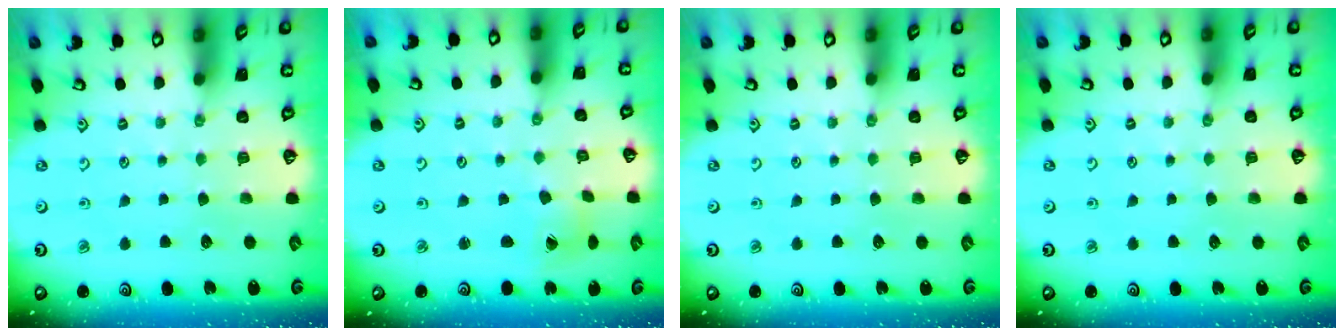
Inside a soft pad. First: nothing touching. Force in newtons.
{"total": 2.5, "press": 2.5, "slide": 0.3}
{"total": 0.0}
{"total": 0.0}